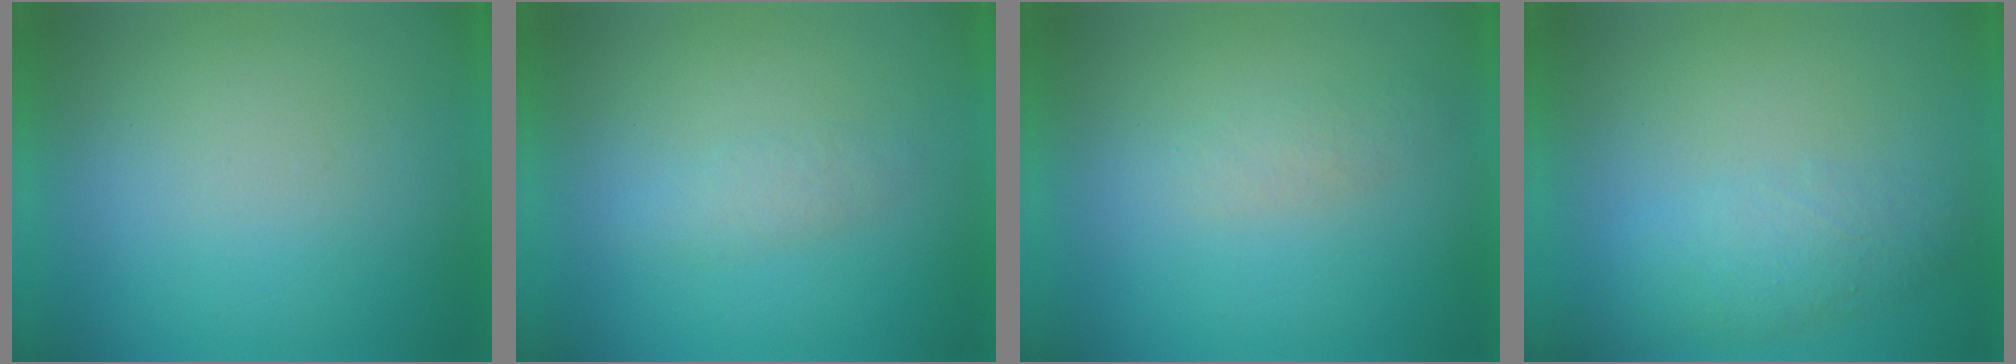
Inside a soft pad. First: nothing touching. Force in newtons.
{"total": 1.9}
{"total": 1.9}
{"total": 3.9}